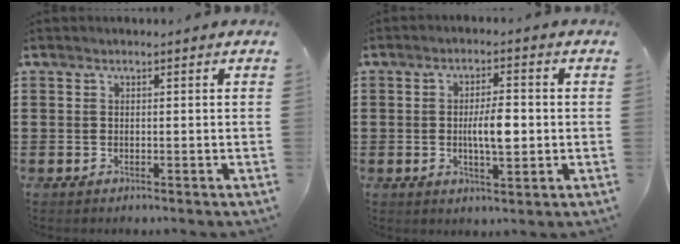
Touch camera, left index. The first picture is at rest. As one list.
[{"total": 5.6, "force": [-0.3, 1.8, 5.3], "torque": [-0.088, 0.002, -0.009]}]